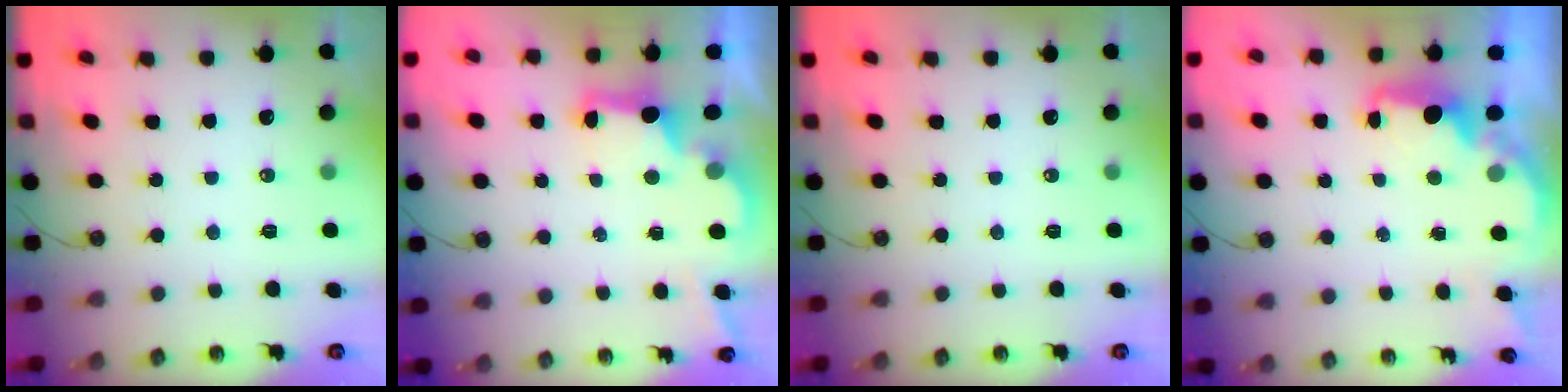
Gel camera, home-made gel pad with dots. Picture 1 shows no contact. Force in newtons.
{"total": 2.8, "press": 2.6, "slide": 0.9}
{"total": 0.0}
{"total": 2.2, "press": 2.1, "slide": 0.7}